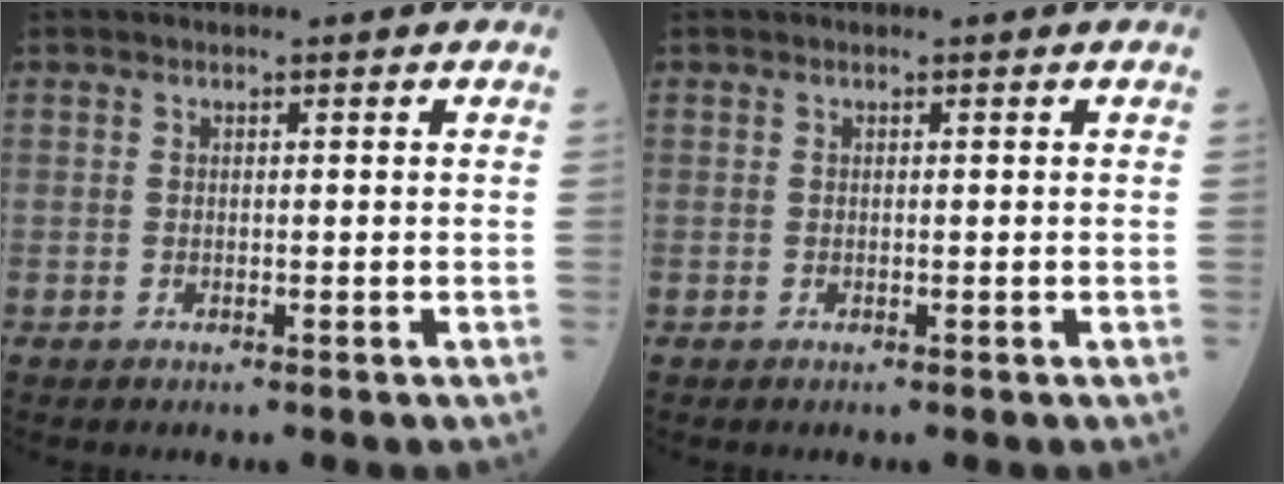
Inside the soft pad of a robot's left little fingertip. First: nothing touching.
{"total": 0.0}